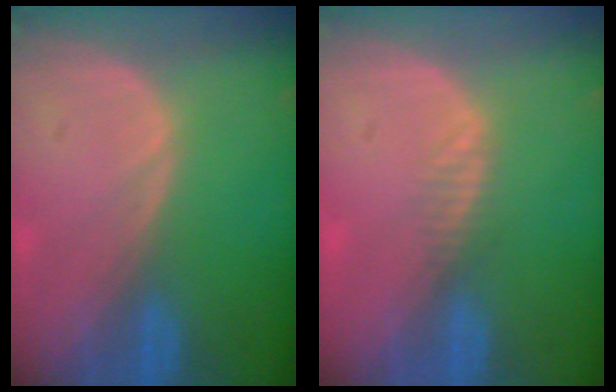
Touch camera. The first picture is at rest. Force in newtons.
{"total": 1.3, "press": 1.1, "slide": 0.7}